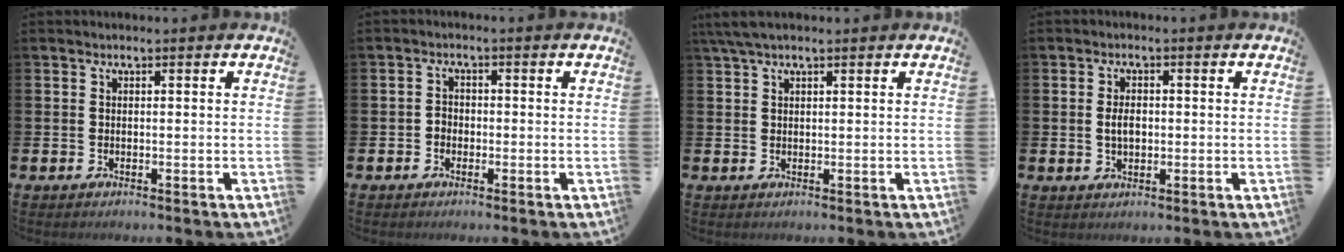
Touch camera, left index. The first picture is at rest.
{"total": 1.6, "force": [-0.7, 1.4, 0.5], "torque": [-0.008, 0.004, -0.017]}
{"total": 3.0, "force": [2.2, 0.8, 1.9], "torque": [-0.046, 0.005, 0.041]}
{"total": 2.8, "force": [0.1, 1.8, 2.2], "torque": [-0.032, 0.004, -0.003]}